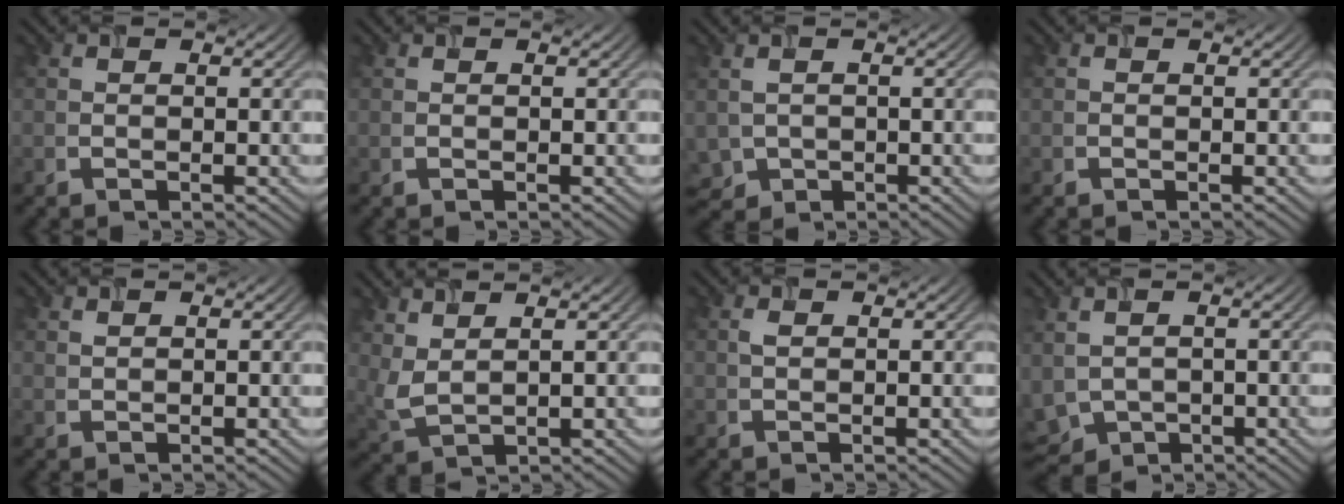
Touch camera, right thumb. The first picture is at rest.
{"total": 0.0}
{"total": 2.5, "force": [-0.1, 2.1, 1.3], "torque": [-0.039, -0.009, 0.001]}
{"total": 0.0}
{"total": 0.6, "force": [0.5, 0.2, 0.2], "torque": [-0.010, 0.000, 0.012]}
{"total": 3.7, "force": [2.4, 1.4, 2.5], "torque": [-0.076, 0.002, 0.056]}
{"total": 0.8, "force": [0.3, 0.5, 0.6], "torque": [-0.017, 0.001, 0.007]}
{"total": 5.0, "force": [-0.7, 3.6, 3.4], "torque": [-0.108, -0.015, -0.013]}